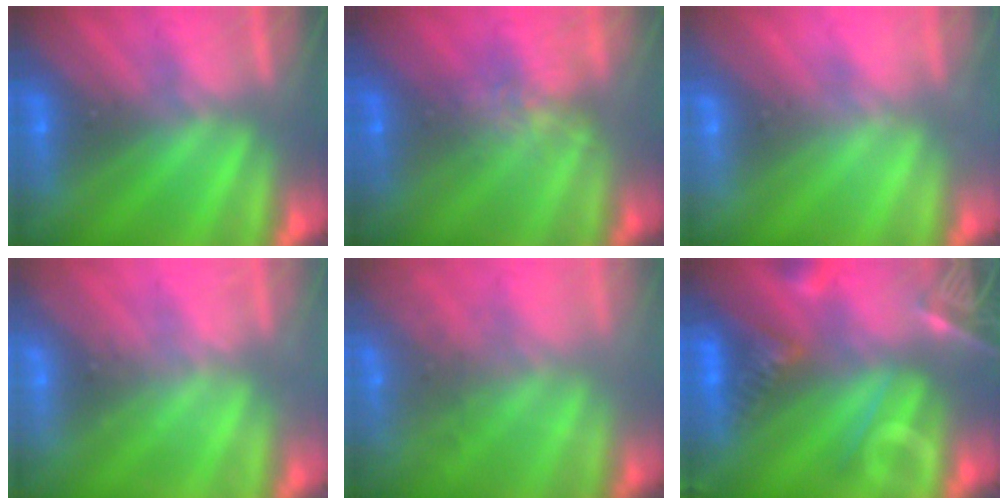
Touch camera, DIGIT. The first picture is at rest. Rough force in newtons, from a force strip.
{"total": 4.6}
{"total": 2.0}
{"total": 2.4}
{"total": 5.8}
{"total": 12.7}